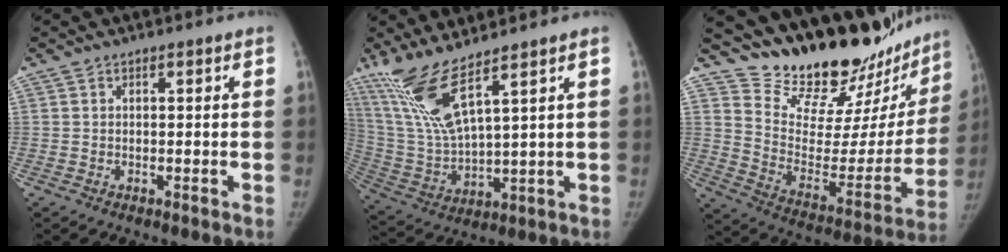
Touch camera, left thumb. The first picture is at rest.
{"total": 12.5, "force": [8.4, 1.5, 9.0], "torque": [-0.204, -0.054, 0.186]}
{"total": 28.4, "force": [25.0, 8.7, 10.3], "torque": [-0.121, -0.179, 0.364]}